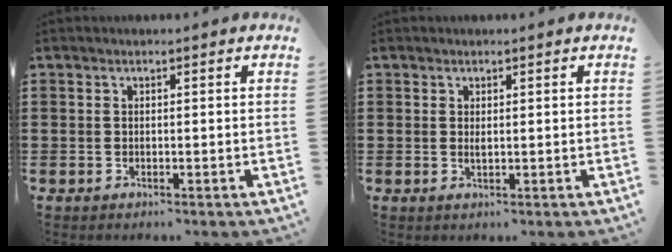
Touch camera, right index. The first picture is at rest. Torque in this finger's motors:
{"motor_torque": [0.70, 0.27, 0.21, 0.15]}